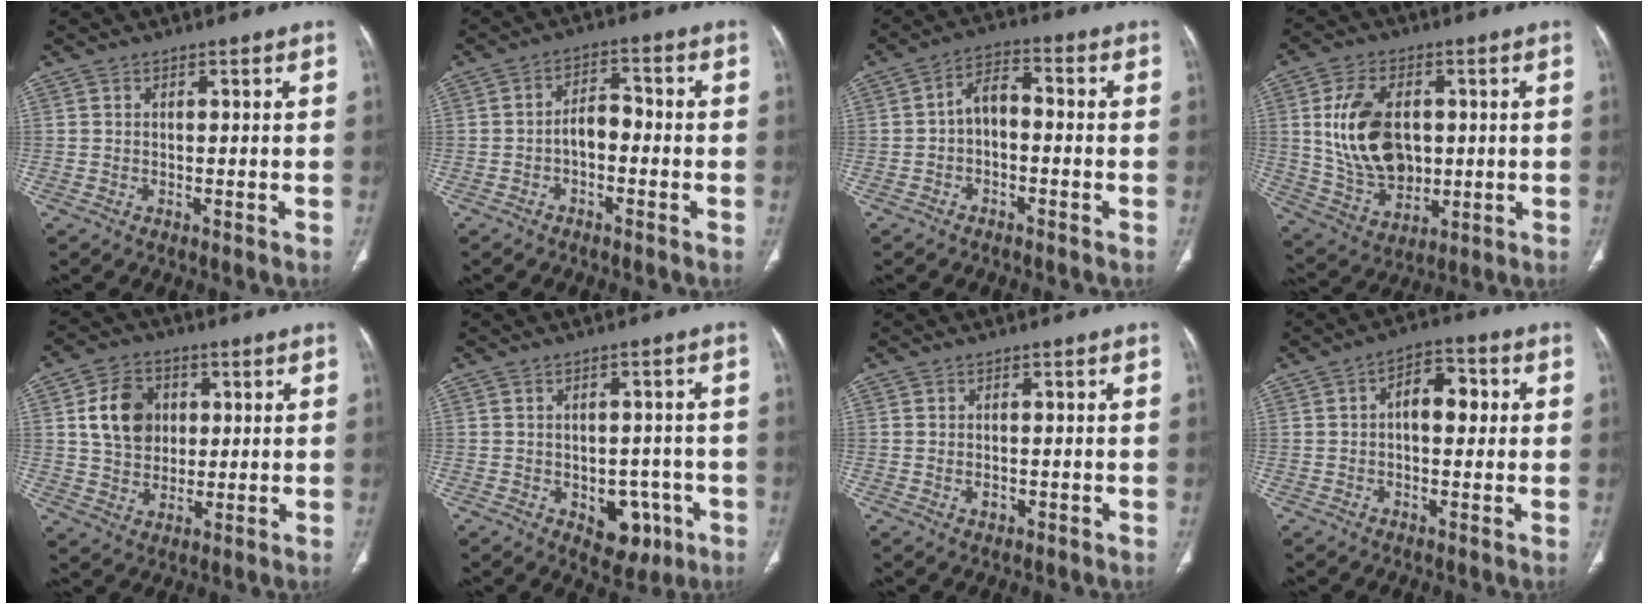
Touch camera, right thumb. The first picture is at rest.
{"total": 4.4, "force": [-1.5, 2.6, 3.2], "torque": [-0.045, 0.028, -0.032]}
{"total": 5.5, "force": [-0.9, 3.3, 4.2], "torque": [-0.064, 0.029, -0.028]}
{"total": 15.3, "force": [1.9, 10.2, 11.2], "torque": [-0.180, -0.009, 0.047]}
{"total": 10.6, "force": [2.3, 8.4, 6.1], "torque": [-0.079, -0.001, 0.042]}
{"total": 7.9, "force": [-3.0, 5.4, 5.0], "torque": [-0.029, 0.015, -0.027]}
{"total": 1.5, "force": [-0.4, 1.2, 0.9], "torque": [-0.012, 0.002, -0.003]}
{"total": 7.5, "force": [0.9, 4.3, 6.1], "torque": [-0.072, 0.021, 0.005]}